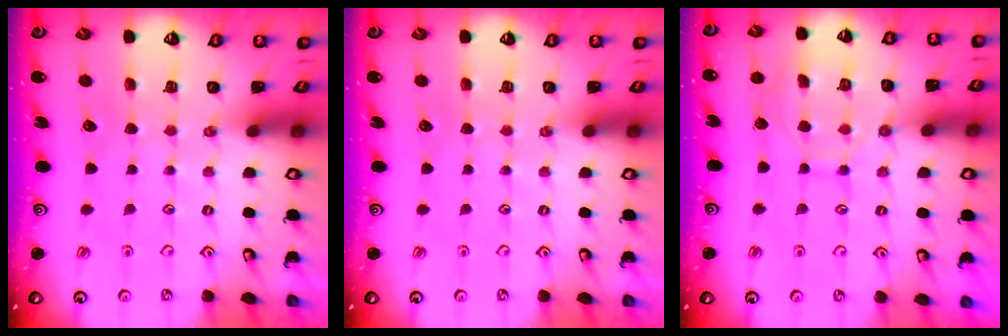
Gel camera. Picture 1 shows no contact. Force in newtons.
{"total": 0.0}
{"total": 11.0, "press": 11.0, "slide": 0.8}